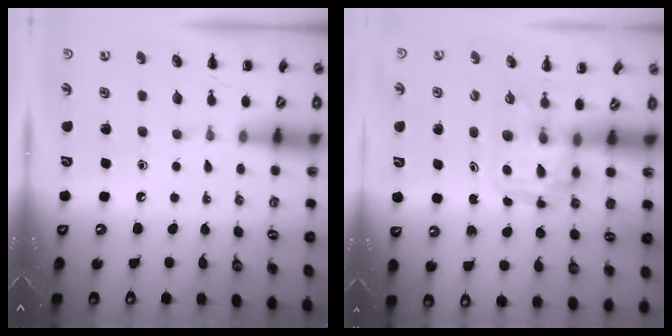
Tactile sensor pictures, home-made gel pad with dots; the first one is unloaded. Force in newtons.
{"total": 3.4, "press": 3.3, "slide": 0.6}